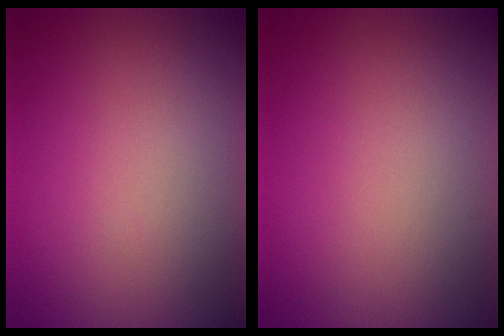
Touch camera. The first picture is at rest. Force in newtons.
{"total": 0.0}